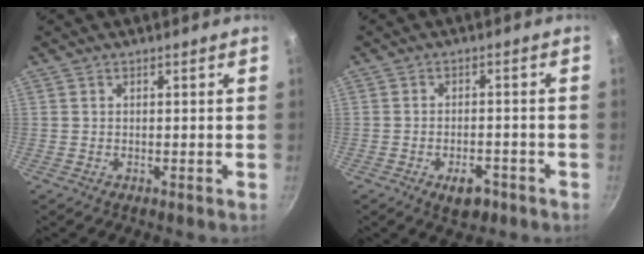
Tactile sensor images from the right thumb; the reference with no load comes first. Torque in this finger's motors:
{"motor_torque": [-0.14, 0.15, -0.19, 0.08, 0.03]}